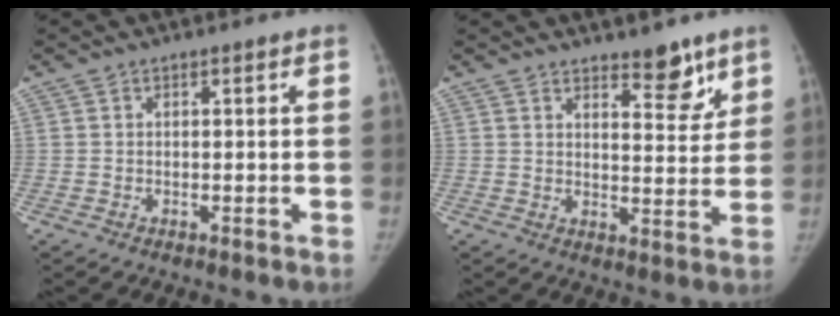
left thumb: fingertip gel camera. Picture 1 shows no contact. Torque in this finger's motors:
{"motor_torque": [0.31, 0.26, -0.15, -0.08, 0.08]}